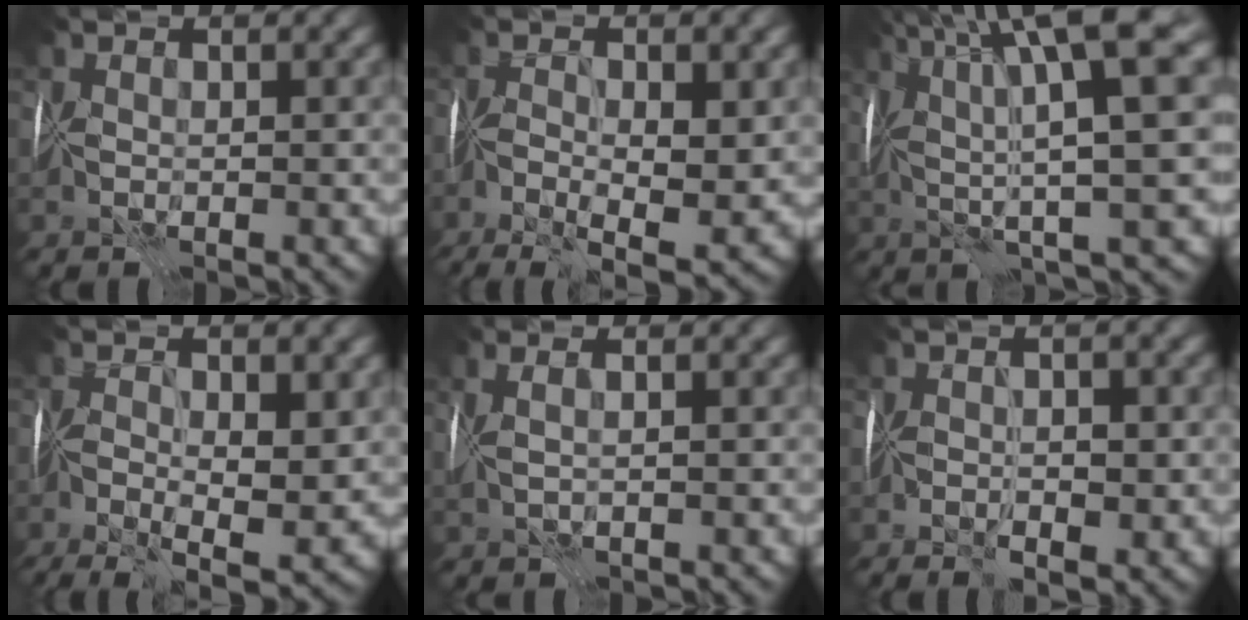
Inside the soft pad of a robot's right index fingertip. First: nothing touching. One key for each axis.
{"total": 7.8, "fx": -2.9, "fy": 2.3, "fz": 6.8, "tx": -0.121, "ty": -0.017, "tz": -0.043}
{"total": 11.9, "fx": 3.3, "fy": 1.7, "fz": 11.4, "tx": -0.183, "ty": 0.021, "tz": 0.061}
{"total": 7.3, "fx": -2.1, "fy": 2.2, "fz": 6.7, "tx": -0.116, "ty": -0.018, "tz": -0.027}
{"total": 1.9, "fx": 1.0, "fy": 0.4, "fz": 1.6, "tx": -0.021, "ty": 0.018, "tz": 0.008}
{"total": 2.5, "fx": -1.1, "fy": 0.8, "fz": 2.1, "tx": -0.034, "ty": -0.006, "tz": -0.017}